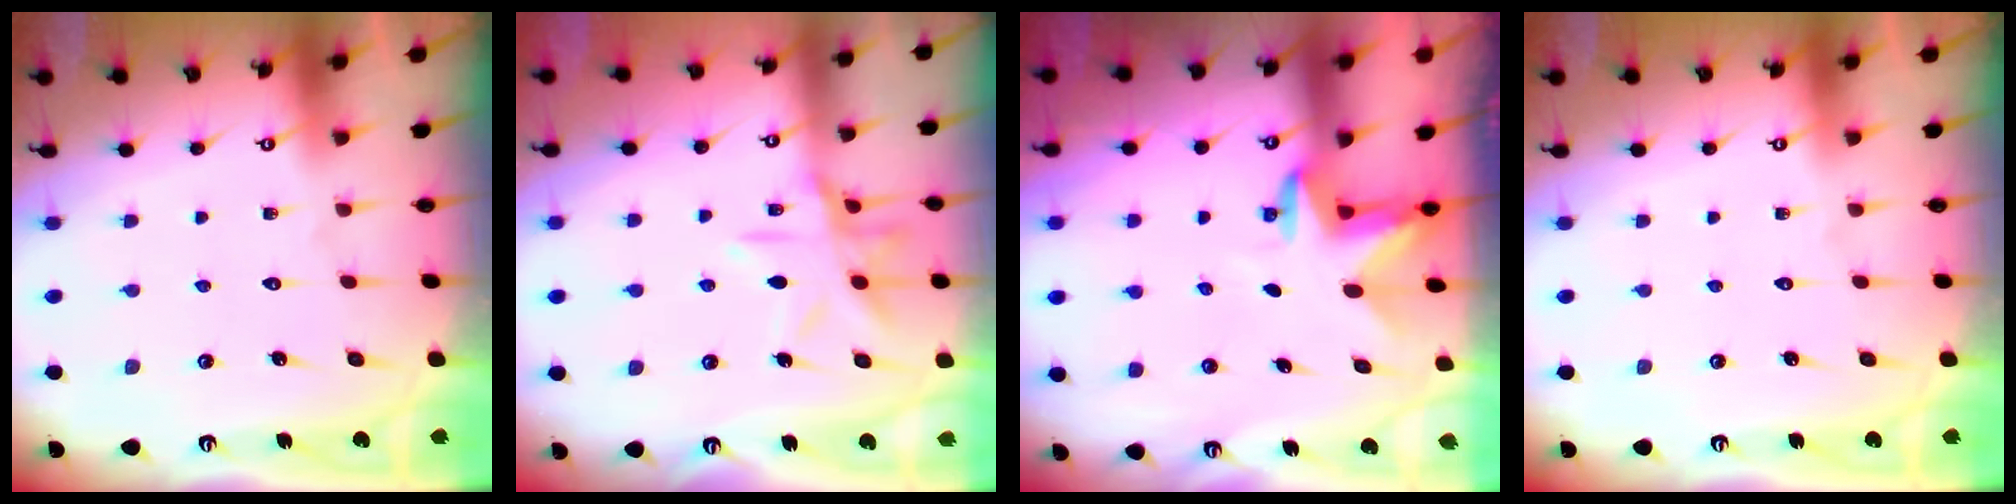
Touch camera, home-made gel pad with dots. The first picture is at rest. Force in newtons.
{"total": 12.7, "press": 12.7, "slide": 0.8}
{"total": 3.1, "press": 3.0, "slide": 0.7}
{"total": 0.0}